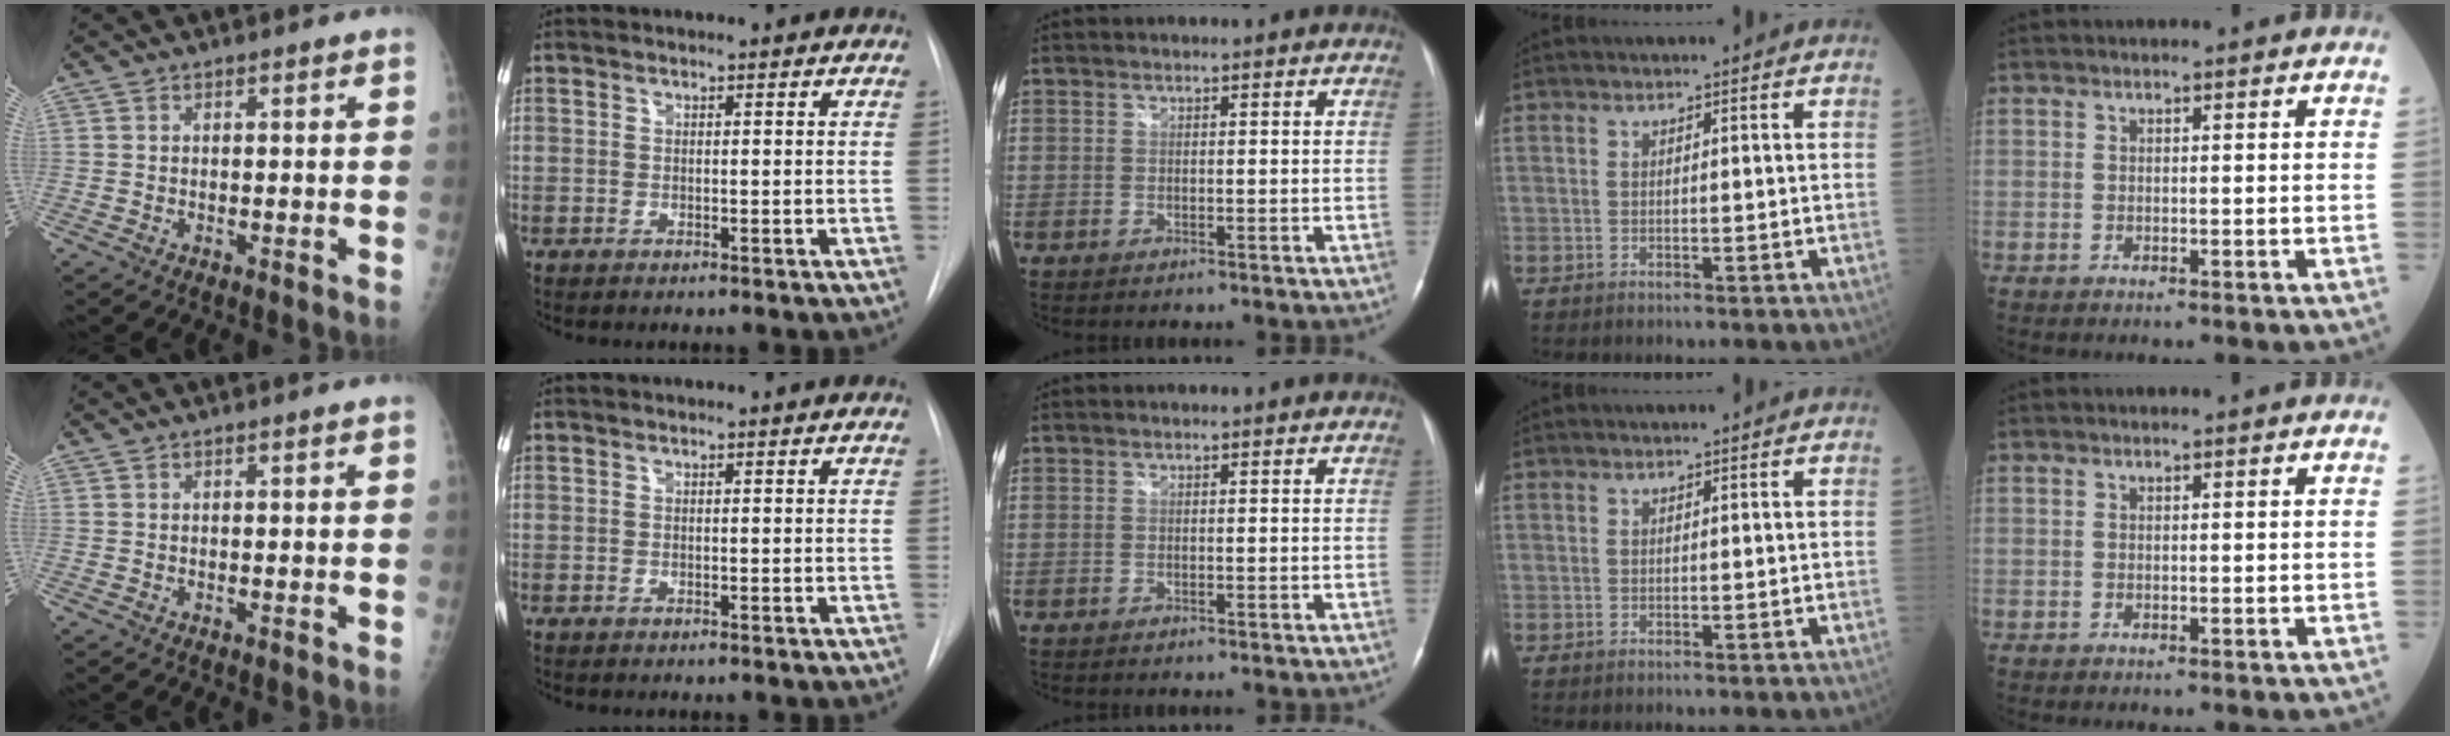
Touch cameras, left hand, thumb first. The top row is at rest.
{}